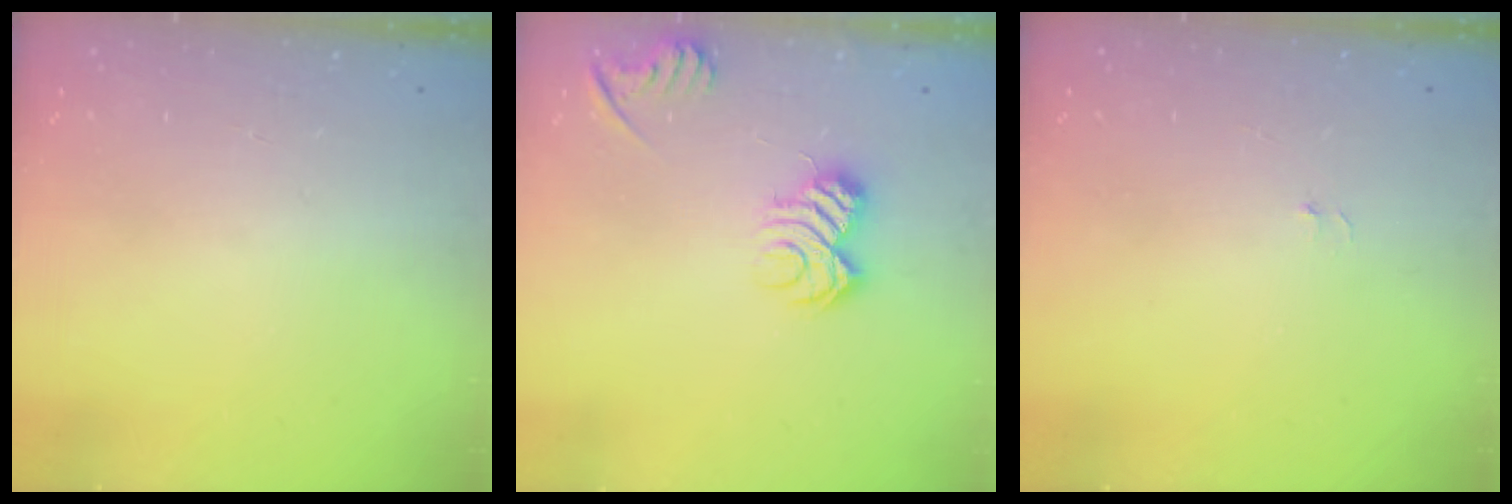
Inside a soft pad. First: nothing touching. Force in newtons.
{"total": 9.9, "press": 9.9, "slide": 0.5}
{"total": 2.8, "press": 2.8, "slide": 0.3}